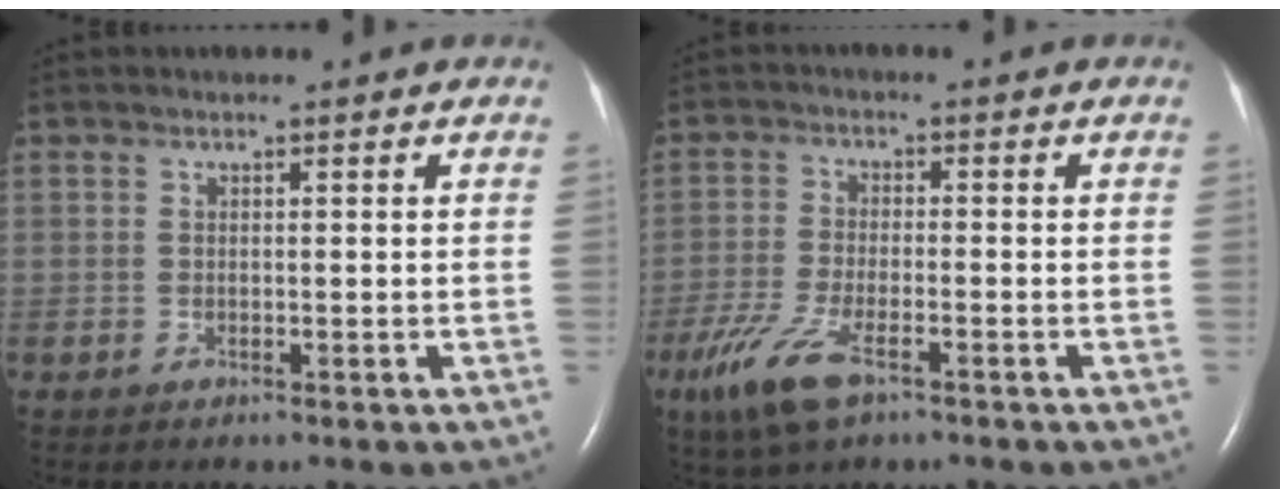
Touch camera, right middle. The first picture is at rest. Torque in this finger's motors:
{"motor_torque": [0.87, -0.70, 0.18, 0.08]}